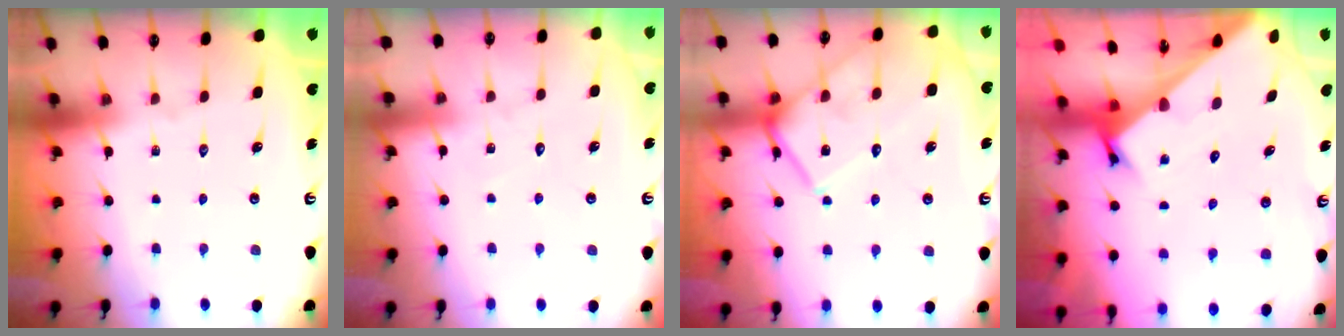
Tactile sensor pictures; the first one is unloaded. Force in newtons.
{"total": 2.6, "press": 2.6, "slide": 0.2}
{"total": 13.8, "press": 13.8, "slide": 1.0}
{"total": 2.5, "press": 2.4, "slide": 0.2}